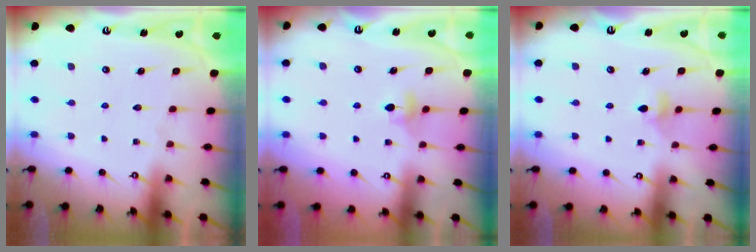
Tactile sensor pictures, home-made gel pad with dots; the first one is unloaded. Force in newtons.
{"total": 4.0, "press": 3.9, "slide": 0.8}
{"total": 5.4, "press": 5.3, "slide": 0.6}